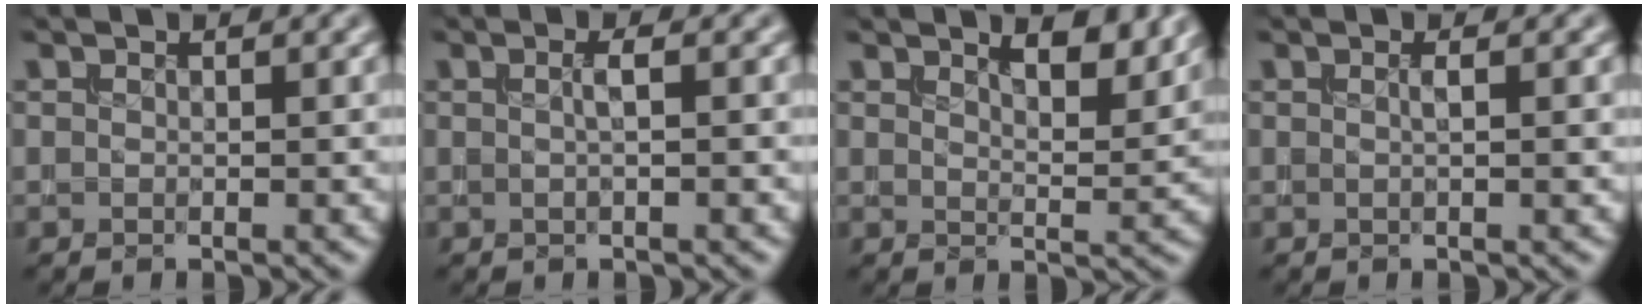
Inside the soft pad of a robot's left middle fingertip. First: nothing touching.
{"total": 1.1, "force": [-0.1, 0.0, 1.1], "torque": [-0.022, 0.006, -0.004]}
{"total": 4.2, "force": [2.9, 1.2, 2.7], "torque": [-0.041, -0.002, 0.041]}
{"total": 0.8, "force": [0.0, -0.1, 0.8], "torque": [-0.013, 0.003, -0.001]}